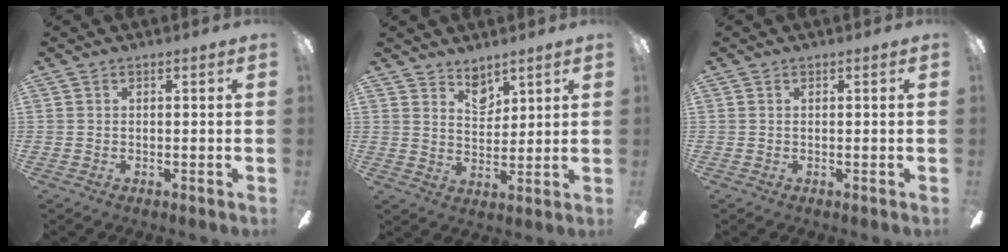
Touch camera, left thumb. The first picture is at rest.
{"total": 5.7, "force": [4.8, 2.8, 1.4], "torque": [-0.018, -0.026, 0.086]}
{"total": 0.0}